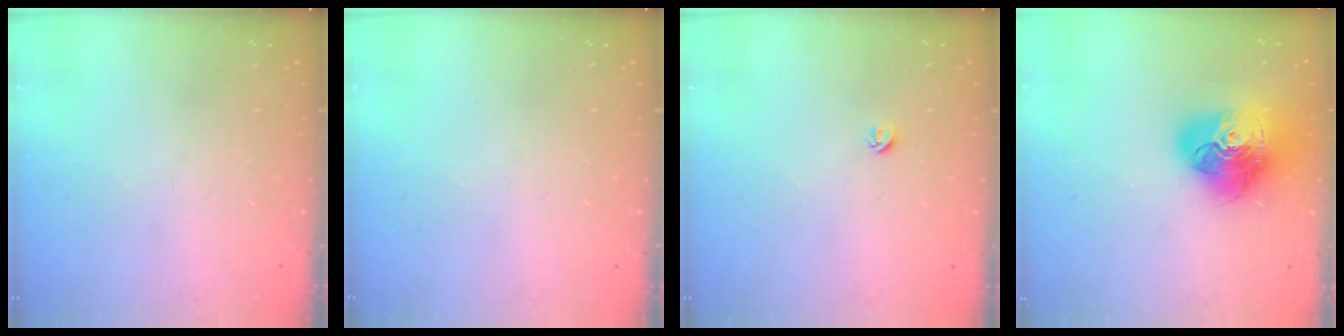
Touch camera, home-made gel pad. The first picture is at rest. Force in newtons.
{"total": 0.0}
{"total": 3.9, "press": 3.8, "slide": 0.3}
{"total": 21.4, "press": 21.3, "slide": 2.3}